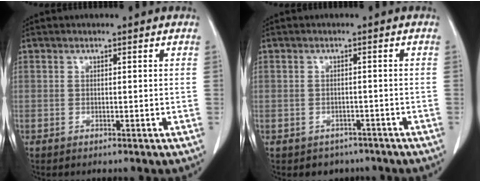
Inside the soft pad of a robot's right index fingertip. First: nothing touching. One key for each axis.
{"total": 3.3, "fx": -2.4, "fy": 2.4, "fz": -0.1, "tx": -0.001, "ty": 0.012, "tz": -0.032}